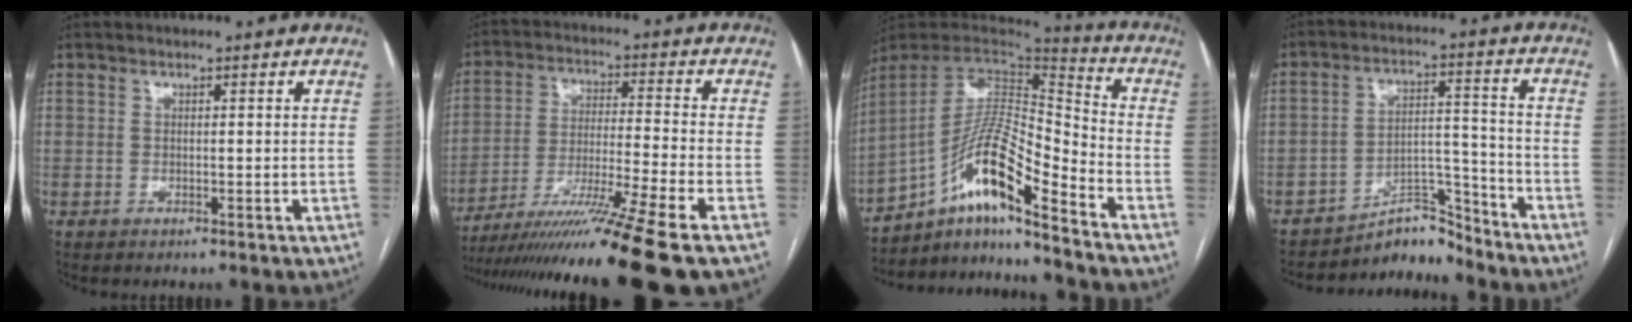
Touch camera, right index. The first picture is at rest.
{"total": 17.6, "force": [-13.3, -2.8, 11.1], "torque": [-0.188, -0.040, -0.227]}
{"total": 15.7, "force": [-10.0, 1.5, 12.0], "torque": [-0.221, 0.017, -0.174]}
{"total": 6.9, "force": [-6.7, 1.6, 0.2], "torque": [0.006, 0.049, -0.108]}